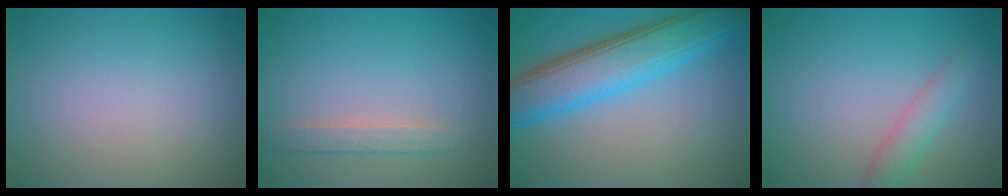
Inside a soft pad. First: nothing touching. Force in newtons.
{"total": 1.8, "press": 1.8, "slide": 0.1}
{"total": 8.0, "press": 8.0, "slide": 0.4}
{"total": 2.3, "press": 2.3, "slide": 0.0}